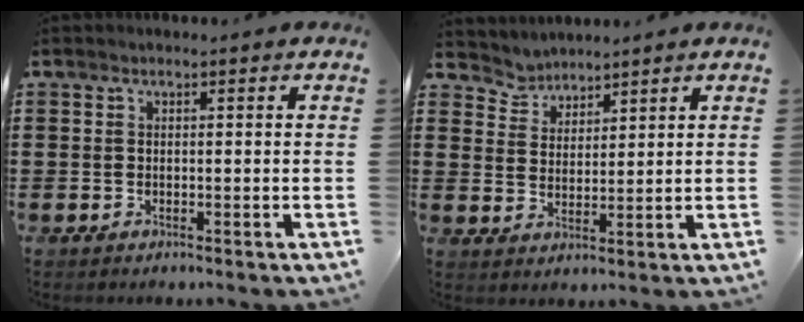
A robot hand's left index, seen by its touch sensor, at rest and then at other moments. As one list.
[{"total": 3.6, "force": [3.4, 1.1, -0.5], "torque": [-0.008, -0.012, 0.063]}]